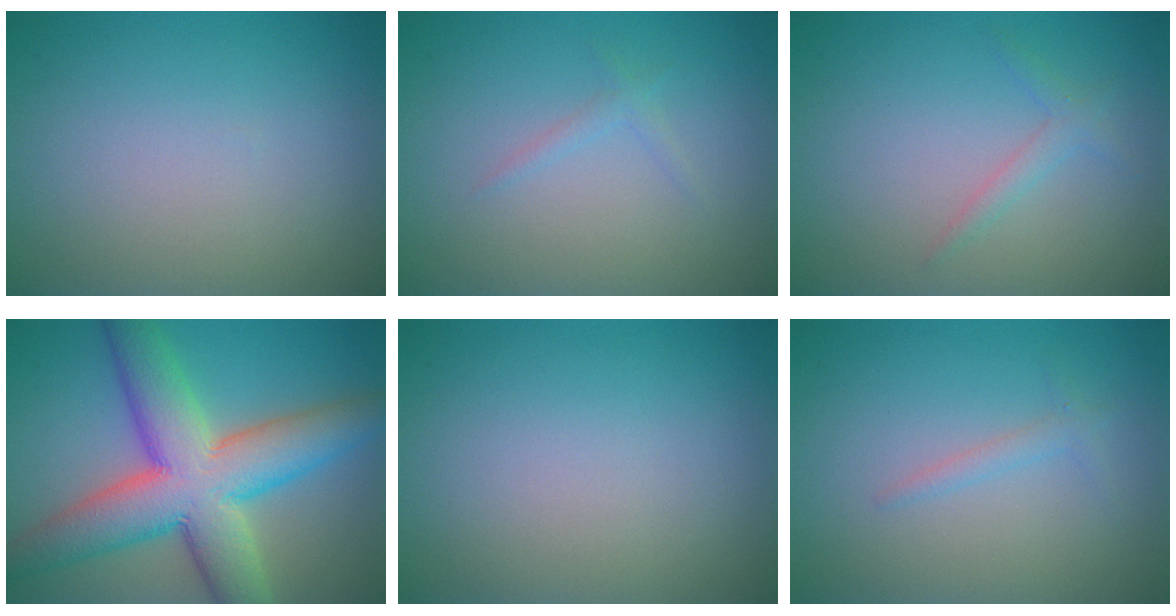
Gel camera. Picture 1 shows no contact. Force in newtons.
{"total": 0.8, "press": 0.8, "slide": 0.0}
{"total": 1.3, "press": 1.3, "slide": 0.1}
{"total": 11.4, "press": 11.4, "slide": 0.4}
{"total": 0.0}
{"total": 1.0, "press": 1.0, "slide": 0.1}